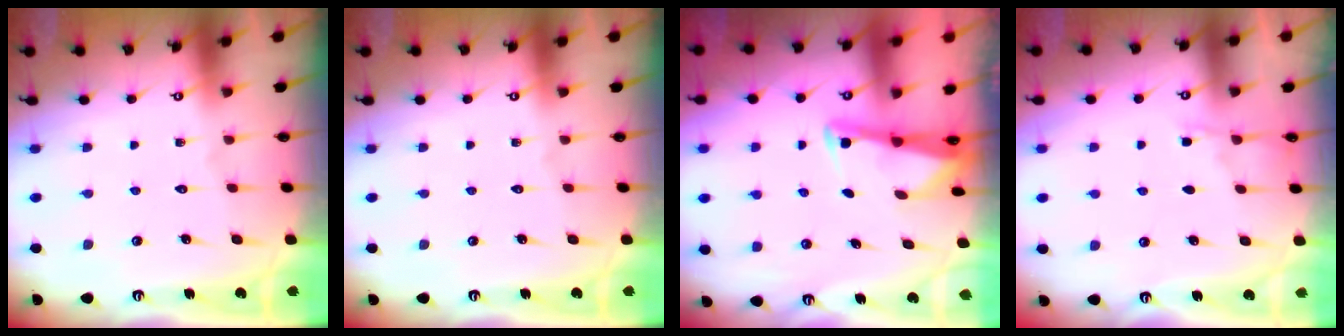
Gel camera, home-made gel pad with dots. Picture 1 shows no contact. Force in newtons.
{"total": 0.0}
{"total": 2.7, "press": 2.7, "slide": 0.2}
{"total": 2.9, "press": 2.9, "slide": 0.4}